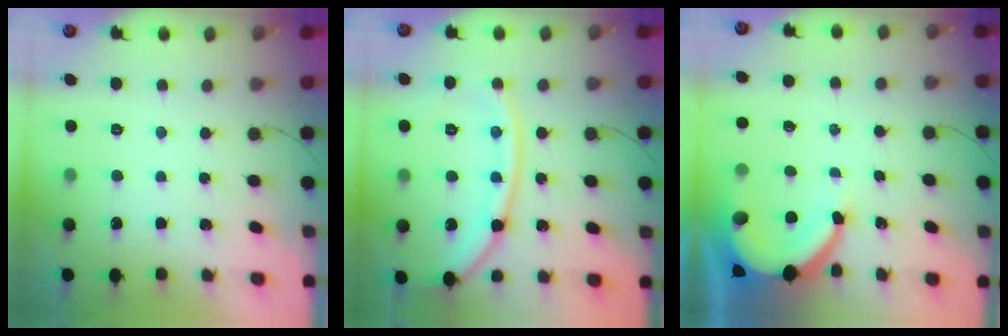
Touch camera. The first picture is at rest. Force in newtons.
{"total": 16.7, "press": 16.7, "slide": 1.2}
{"total": 9.0, "press": 9.0, "slide": 1.2}